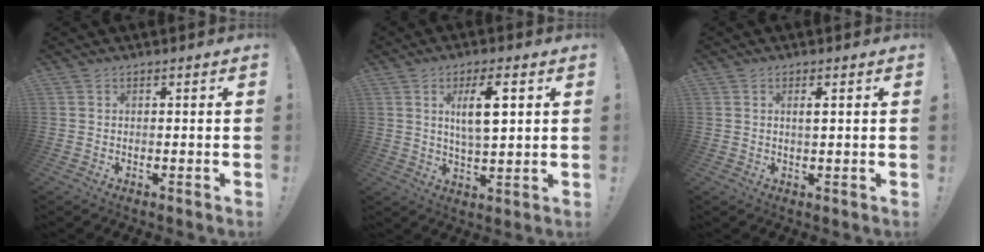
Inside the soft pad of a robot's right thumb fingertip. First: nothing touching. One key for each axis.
{"total": 9.4, "fx": 3.0, "fy": 3.1, "fz": 8.4, "tx": -0.145, "ty": -0.005, "tz": 0.045}
{"total": 1.6, "fx": 0.5, "fy": 0.2, "fz": 1.6, "tx": -0.024, "ty": -0.003, "tz": 0.005}